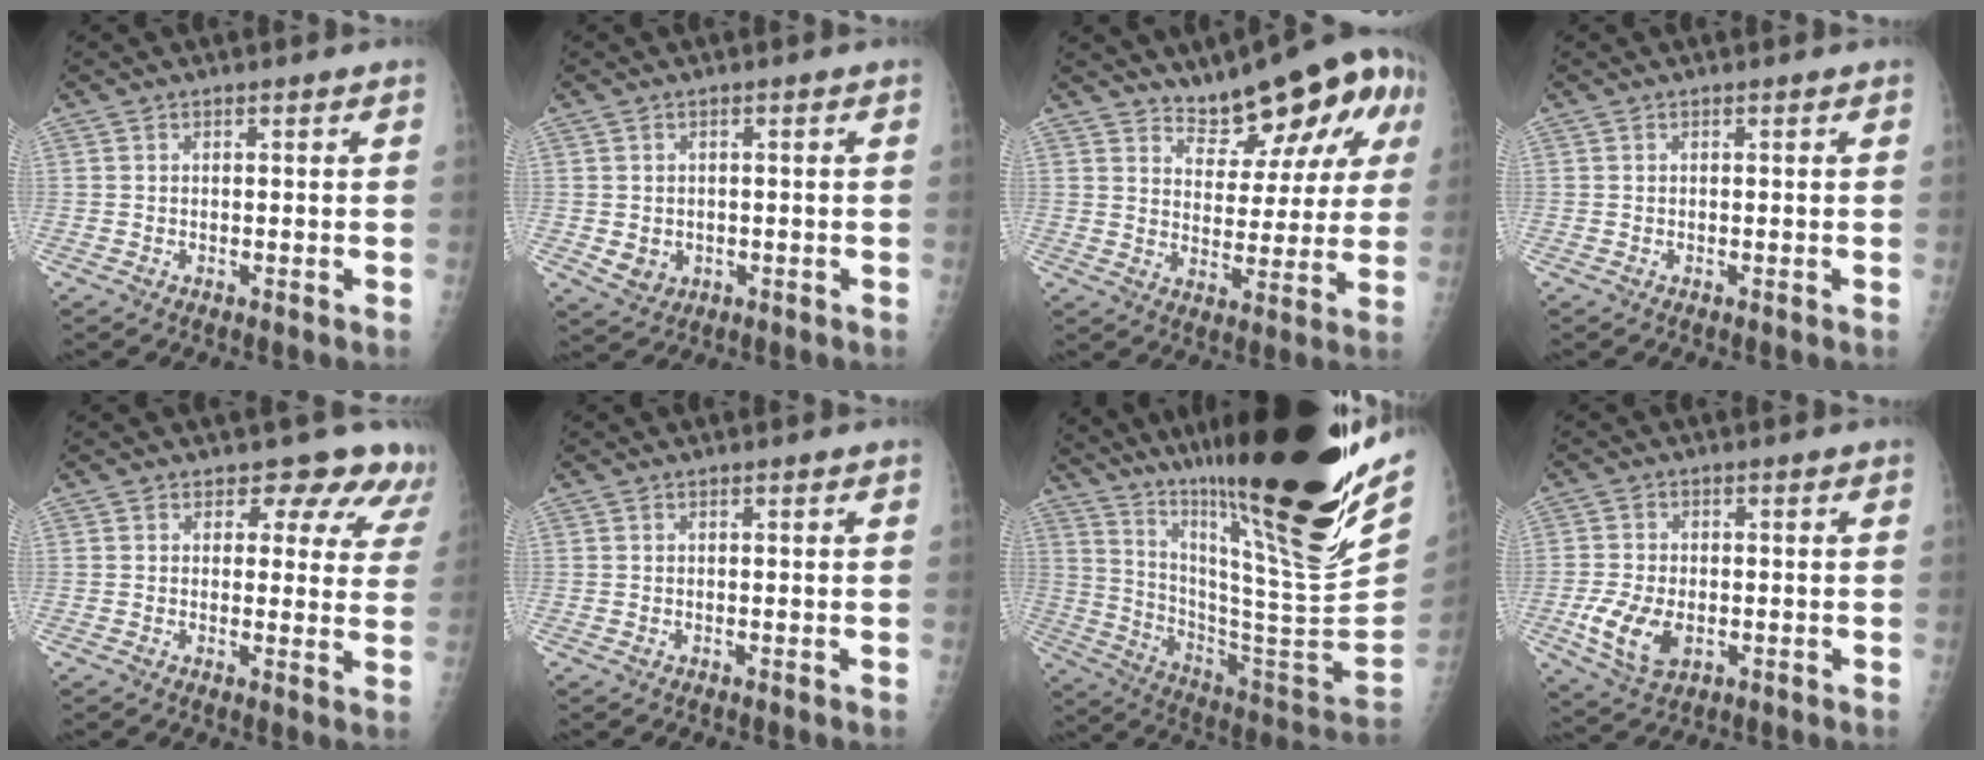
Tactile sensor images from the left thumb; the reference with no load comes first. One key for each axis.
{"total": 3.6, "fx": -0.5, "fy": 3.1, "fz": 1.6, "tx": -0.017, "ty": -0.001, "tz": 0.005}
{"total": 13.9, "fx": 8.0, "fy": 6.0, "fz": 9.6, "tx": -0.089, "ty": -0.018, "tz": 0.120}
{"total": 0.0}
{"total": 9.8, "fx": 8.0, "fy": 5.1, "fz": 2.4, "tx": 0.029, "ty": -0.035, "tz": 0.060}
{"total": 0.0}
{"total": 36.0, "fx": 24.5, "fy": 4.4, "fz": 26.1, "tx": -0.373, "ty": -0.106, "tz": 0.386}
{"total": 8.6, "fx": -2.2, "fy": 5.4, "fz": 6.3, "tx": -0.124, "ty": -0.002, "tz": -0.034}